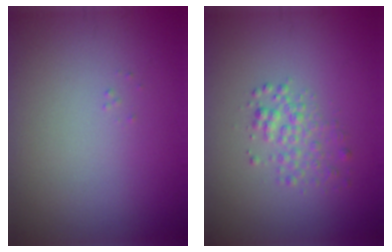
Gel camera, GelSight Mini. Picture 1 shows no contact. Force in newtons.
{"total": 2.1, "press": 2.1, "slide": 0.1}